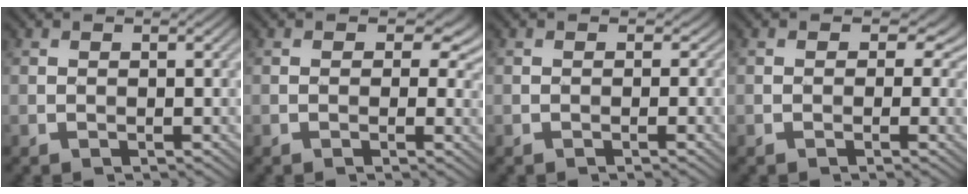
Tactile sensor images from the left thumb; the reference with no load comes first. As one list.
[{"total": 4.9, "force": [1.4, 3.3, 3.3], "torque": [-0.044, -0.001, 0.008]}, {"total": 0.8, "force": [-0.2, 0.8, 0.2], "torque": [-0.010, -0.001, -0.009]}, {"total": 4.4, "force": [0.8, 3.3, 2.7], "torque": [-0.039, 0.004, -0.004]}]